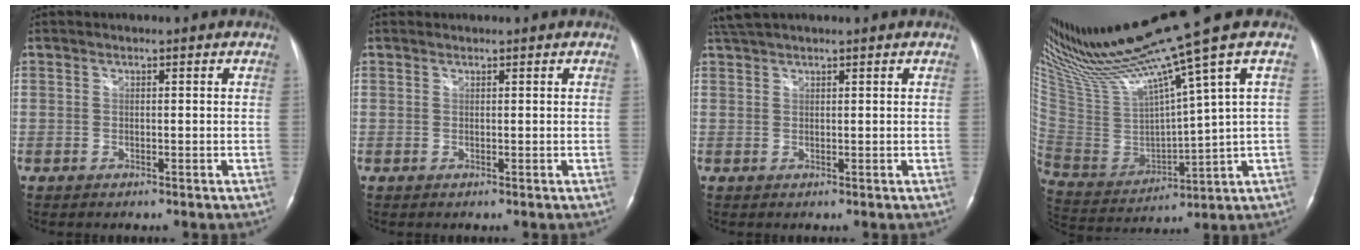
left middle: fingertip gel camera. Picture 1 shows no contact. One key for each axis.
{"total": 0.0}
{"total": 3.3, "fx": 2.9, "fy": 0.4, "fz": 1.5, "tx": -0.033, "ty": 0.030, "tz": 0.057}
{"total": 18.1, "fx": 14.1, "fy": -2.6, "fz": 11.0, "tx": -0.202, "ty": -0.034, "tz": 0.272}